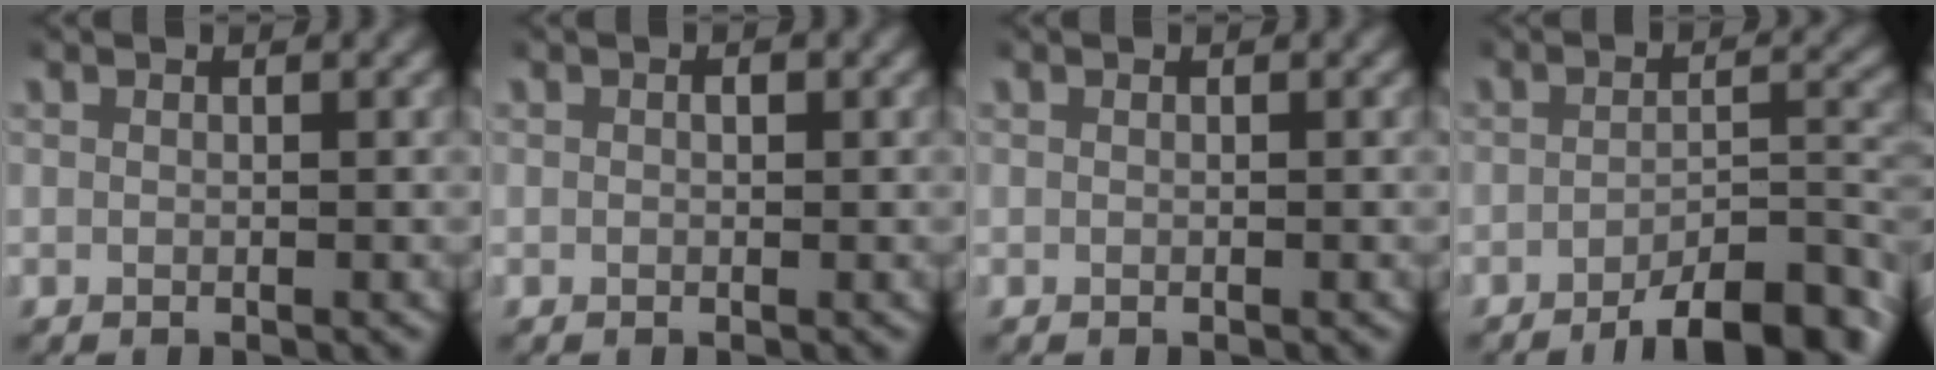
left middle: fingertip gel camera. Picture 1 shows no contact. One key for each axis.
{"total": 0.6, "fx": 0.1, "fy": 0.4, "fz": 0.4, "tx": -0.008, "ty": -0.001, "tz": 0.002}
{"total": 0.0}
{"total": 7.4, "fx": -5.9, "fy": 1.3, "fz": 4.2, "tx": -0.039, "ty": 0.001, "tz": -0.093}